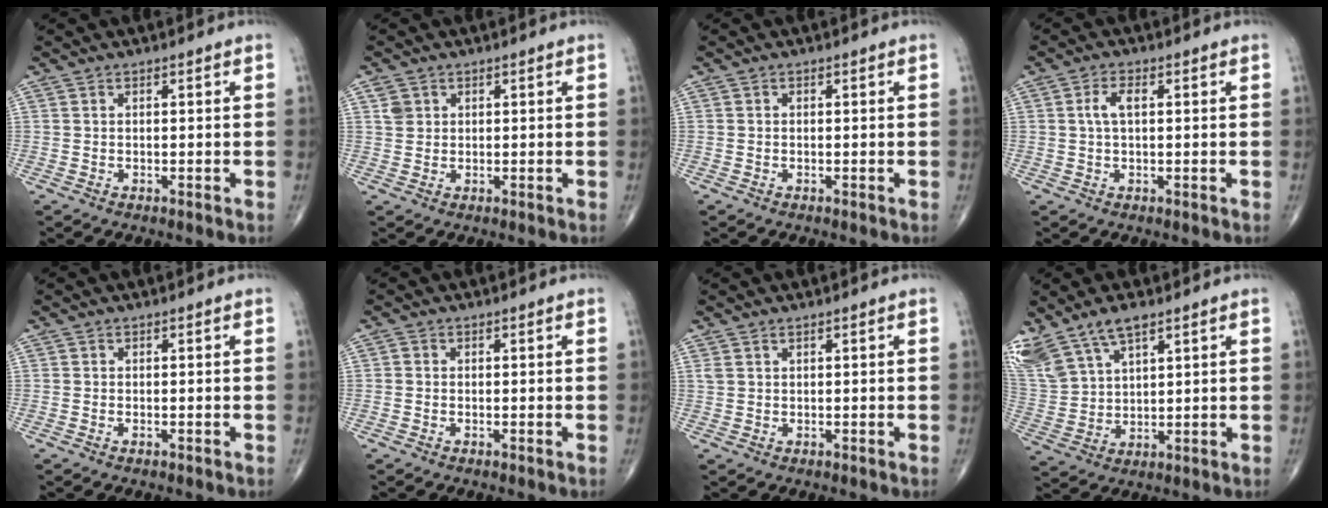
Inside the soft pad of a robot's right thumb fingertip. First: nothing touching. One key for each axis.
{"total": 2.4, "fx": 1.0, "fy": 2.1, "fz": 0.8, "tx": -0.008, "ty": -0.003, "tz": 0.020}
{"total": 0.0}
{"total": 3.4, "fx": 0.6, "fy": 1.6, "fz": 2.9, "tx": -0.065, "ty": 0.009, "tz": 0.010}
{"total": 0.0}
{"total": 0.7, "fx": -0.1, "fy": 0.6, "fz": 0.3, "tx": -0.002, "ty": 0.001, "tz": -0.006}
{"total": 1.1, "fx": 0.8, "fy": 0.4, "fz": 0.6, "tx": -0.010, "ty": 0.005, "tz": 0.019}
{"total": 13.3, "fx": 8.9, "fy": 6.3, "fz": 7.8, "tx": -0.167, "ty": -0.019, "tz": 0.184}